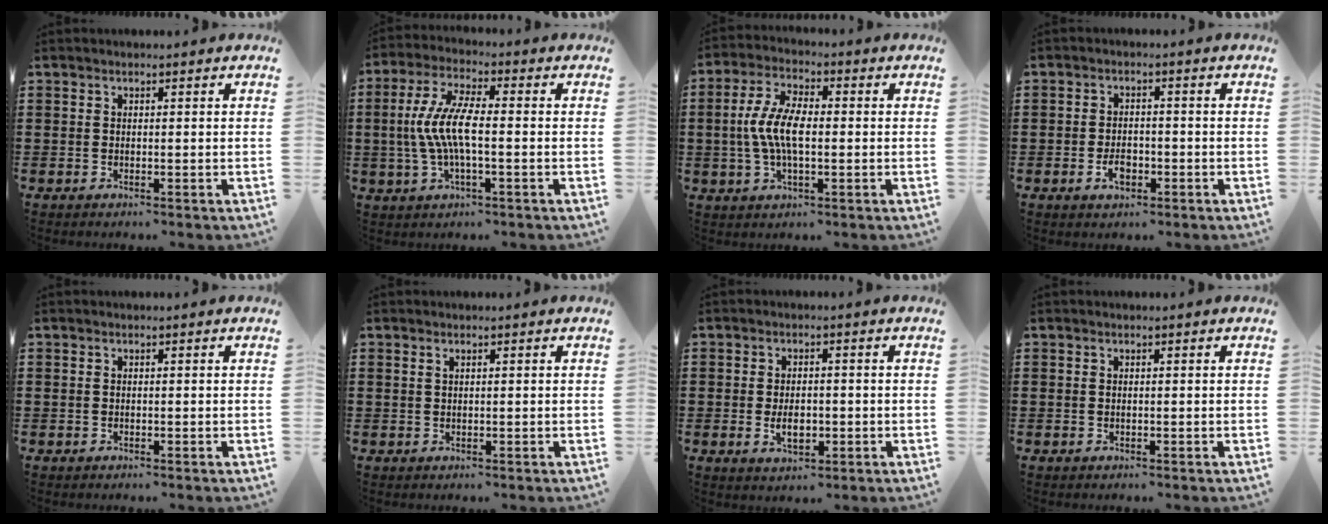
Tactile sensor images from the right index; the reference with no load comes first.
{"total": 8.3, "force": [-1.1, 2.3, 7.9], "torque": [-0.180, -0.013, -0.030]}
{"total": 7.6, "force": [-0.6, 3.2, 6.9], "torque": [-0.157, -0.004, -0.021]}
{"total": 3.8, "force": [-2.1, 1.8, 2.6], "torque": [-0.060, 0.000, -0.044]}
{"total": 0.0}
{"total": 0.6, "force": [0.3, 0.2, 0.5], "torque": [-0.010, 0.002, 0.006]}
{"total": 3.6, "force": [-0.7, 2.0, 2.9], "torque": [-0.049, -0.001, -0.014]}
{"total": 0.0}